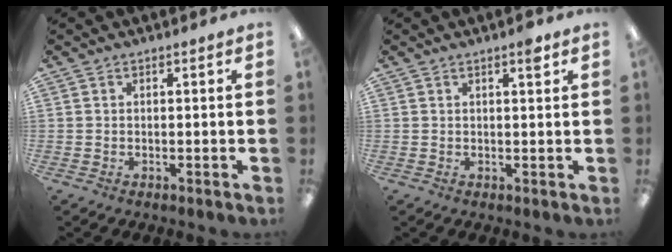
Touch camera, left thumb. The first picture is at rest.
{"total": 2.3, "force": [1.5, 0.5, 1.7], "torque": [-0.022, -0.003, 0.022]}